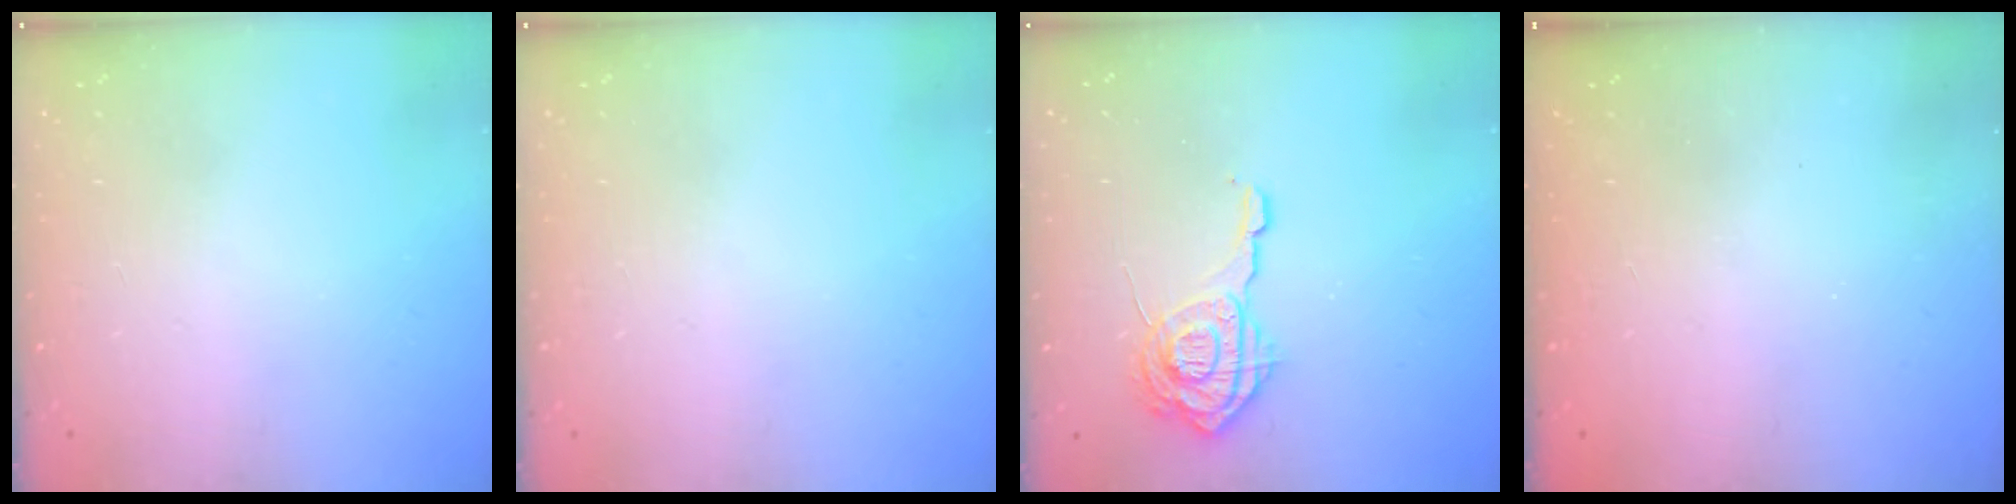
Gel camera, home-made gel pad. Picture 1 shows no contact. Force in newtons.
{"total": 0.0}
{"total": 13.0, "press": 12.9, "slide": 1.3}
{"total": 2.4, "press": 2.3, "slide": 0.8}